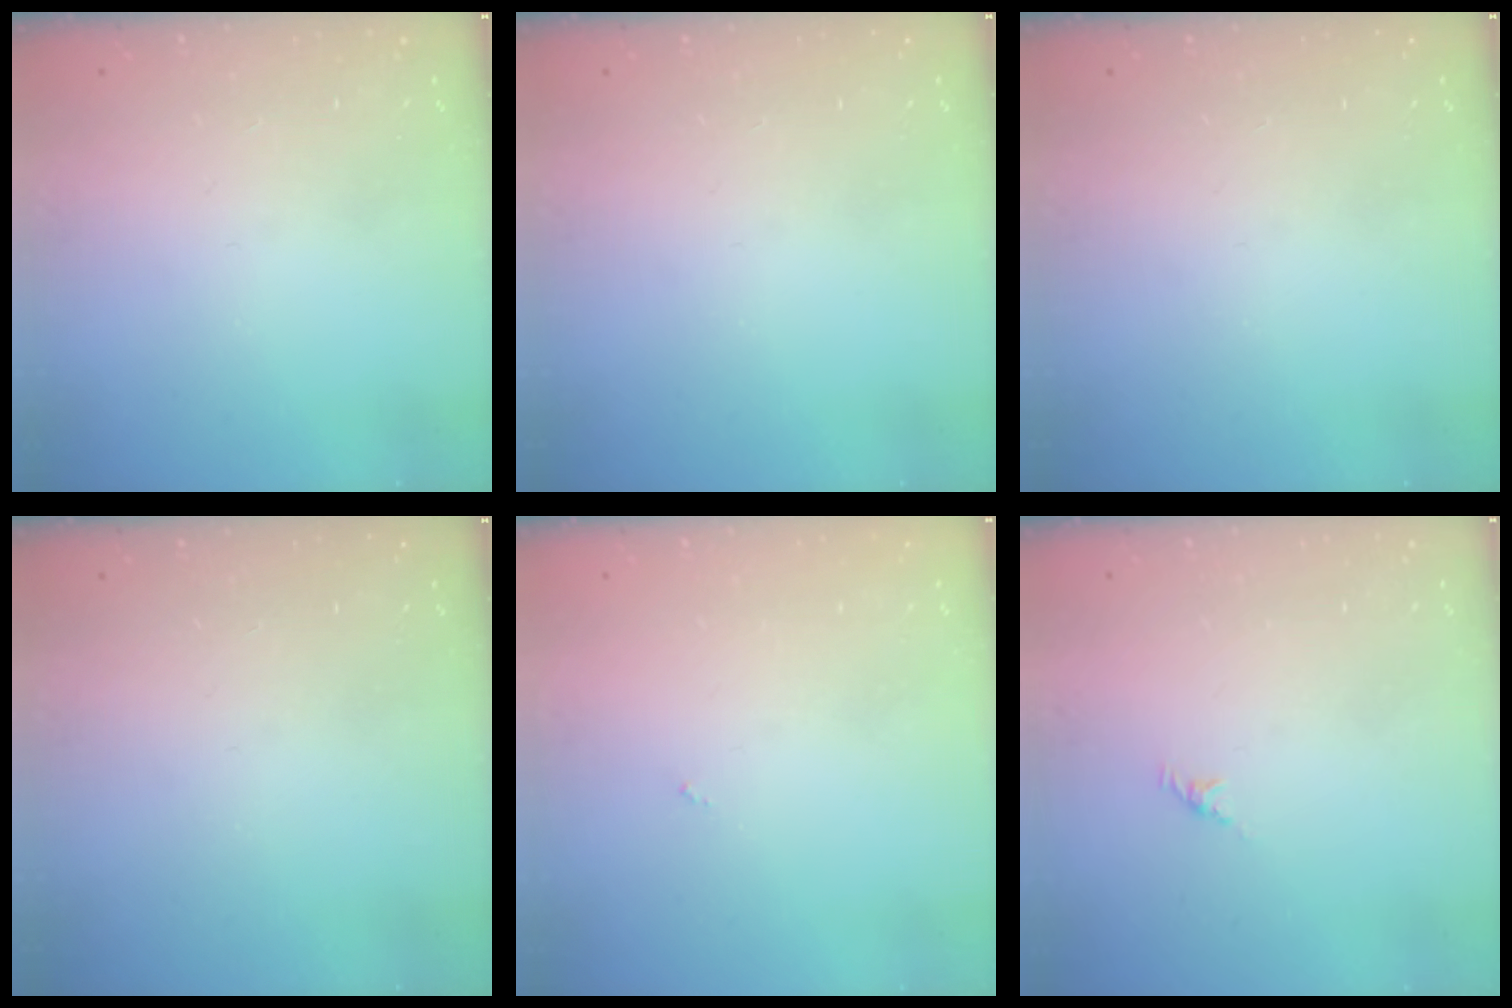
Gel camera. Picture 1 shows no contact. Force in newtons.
{"total": 0.0}
{"total": 0.0}
{"total": 0.0}
{"total": 0.0}
{"total": 2.1, "press": 2.0, "slide": 0.7}